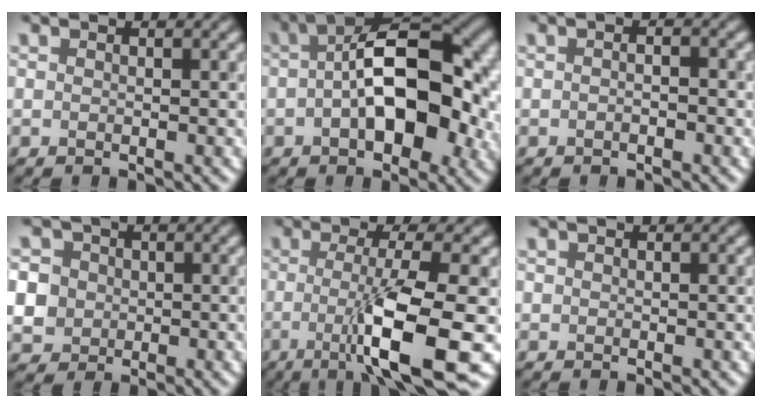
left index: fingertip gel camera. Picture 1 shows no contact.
{"total": 11.5, "force": [-0.4, 5.7, 10.0], "torque": [-0.142, 0.012, -0.015]}
{"total": 1.0, "force": [-0.5, 0.3, 0.9], "torque": [-0.017, -0.001, -0.011]}
{"total": 7.4, "force": [0.5, 7.0, 2.5], "torque": [-0.066, 0.024, -0.009]}
{"total": 9.2, "force": [-2.2, 1.5, 8.8], "torque": [-0.135, -0.010, -0.045]}
{"total": 0.0}